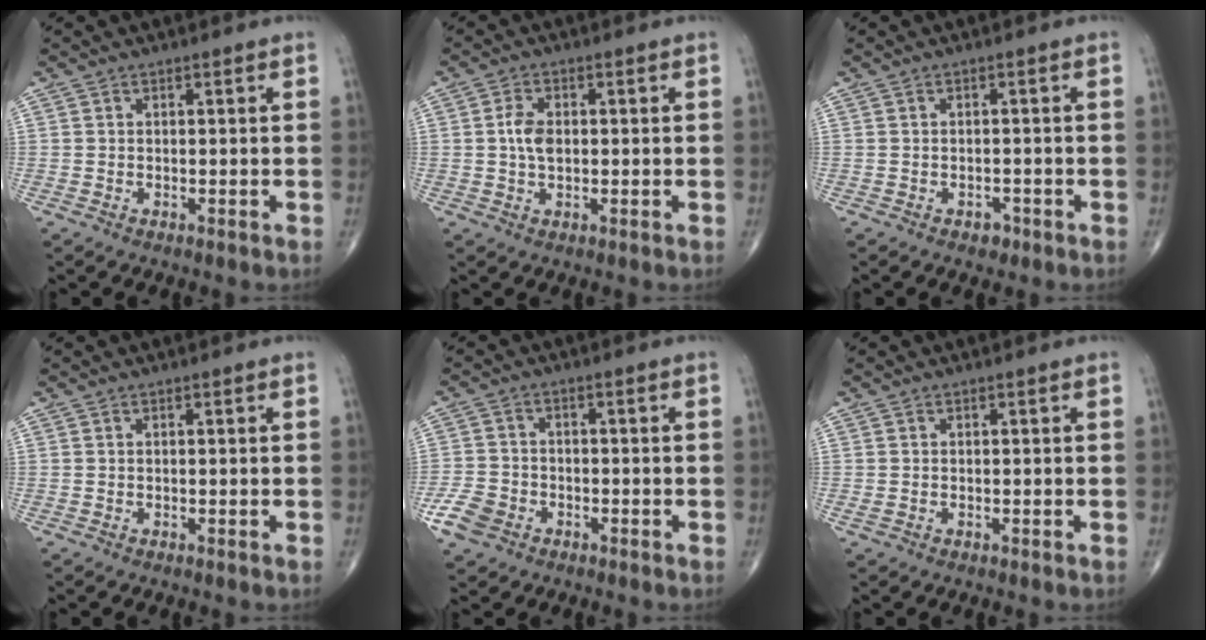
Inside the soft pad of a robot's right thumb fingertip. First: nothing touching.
{"total": 4.0, "force": [0.1, 2.4, 3.2], "torque": [-0.061, 0.004, -0.001]}
{"total": 1.9, "force": [-1.1, 1.3, 0.8], "torque": [-0.005, 0.005, -0.013]}
{"total": 0.0}
{"total": 6.0, "force": [-3.1, 4.5, 2.5], "torque": [-0.050, 0.014, -0.059]}
{"total": 0.9, "force": [-0.2, 0.7, 0.6], "torque": [-0.019, 0.000, -0.002]}